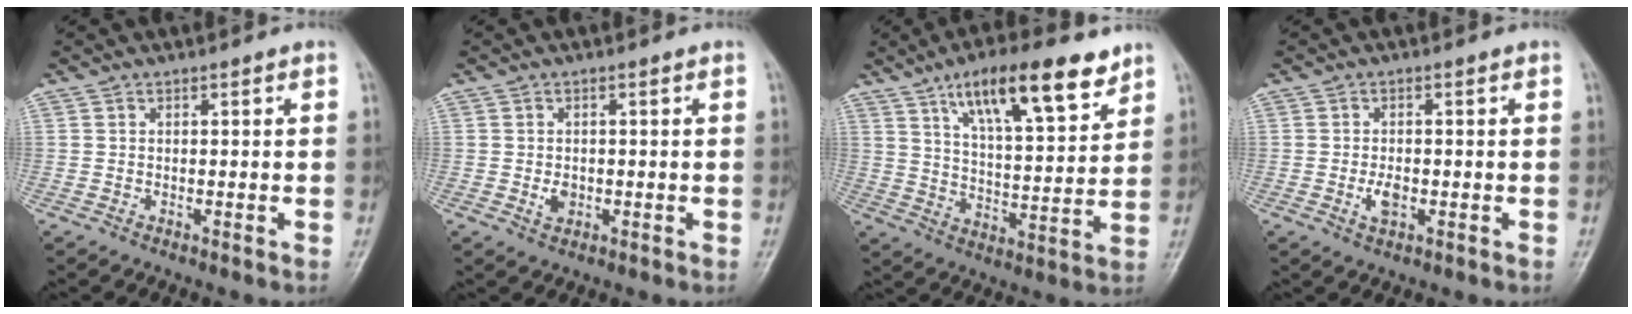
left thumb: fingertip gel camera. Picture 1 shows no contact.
{"total": 2.2, "force": [-0.4, 1.7, 1.4], "torque": [-0.017, 0.000, -0.002]}
{"total": 16.6, "force": [10.2, 5.1, 12.1], "torque": [-0.169, -0.043, 0.169]}
{"total": 3.0, "force": [-0.7, 1.7, 2.4], "torque": [-0.041, -0.001, -0.013]}